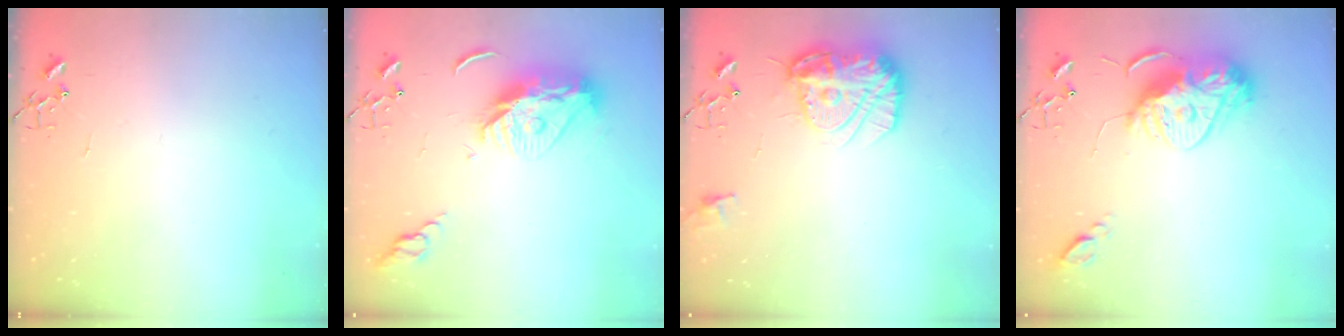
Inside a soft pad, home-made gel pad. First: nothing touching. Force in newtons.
{"total": 13.4, "press": 13.4, "slide": 1.2}
{"total": 15.6, "press": 15.5, "slide": 1.6}
{"total": 15.3, "press": 15.3, "slide": 1.3}